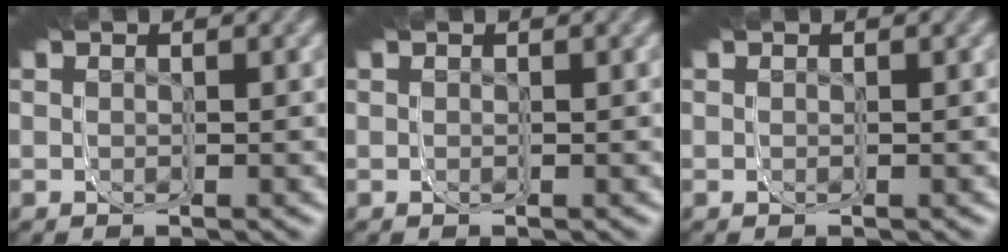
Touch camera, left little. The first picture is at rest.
{"total": 0.0}
{"total": 0.0}